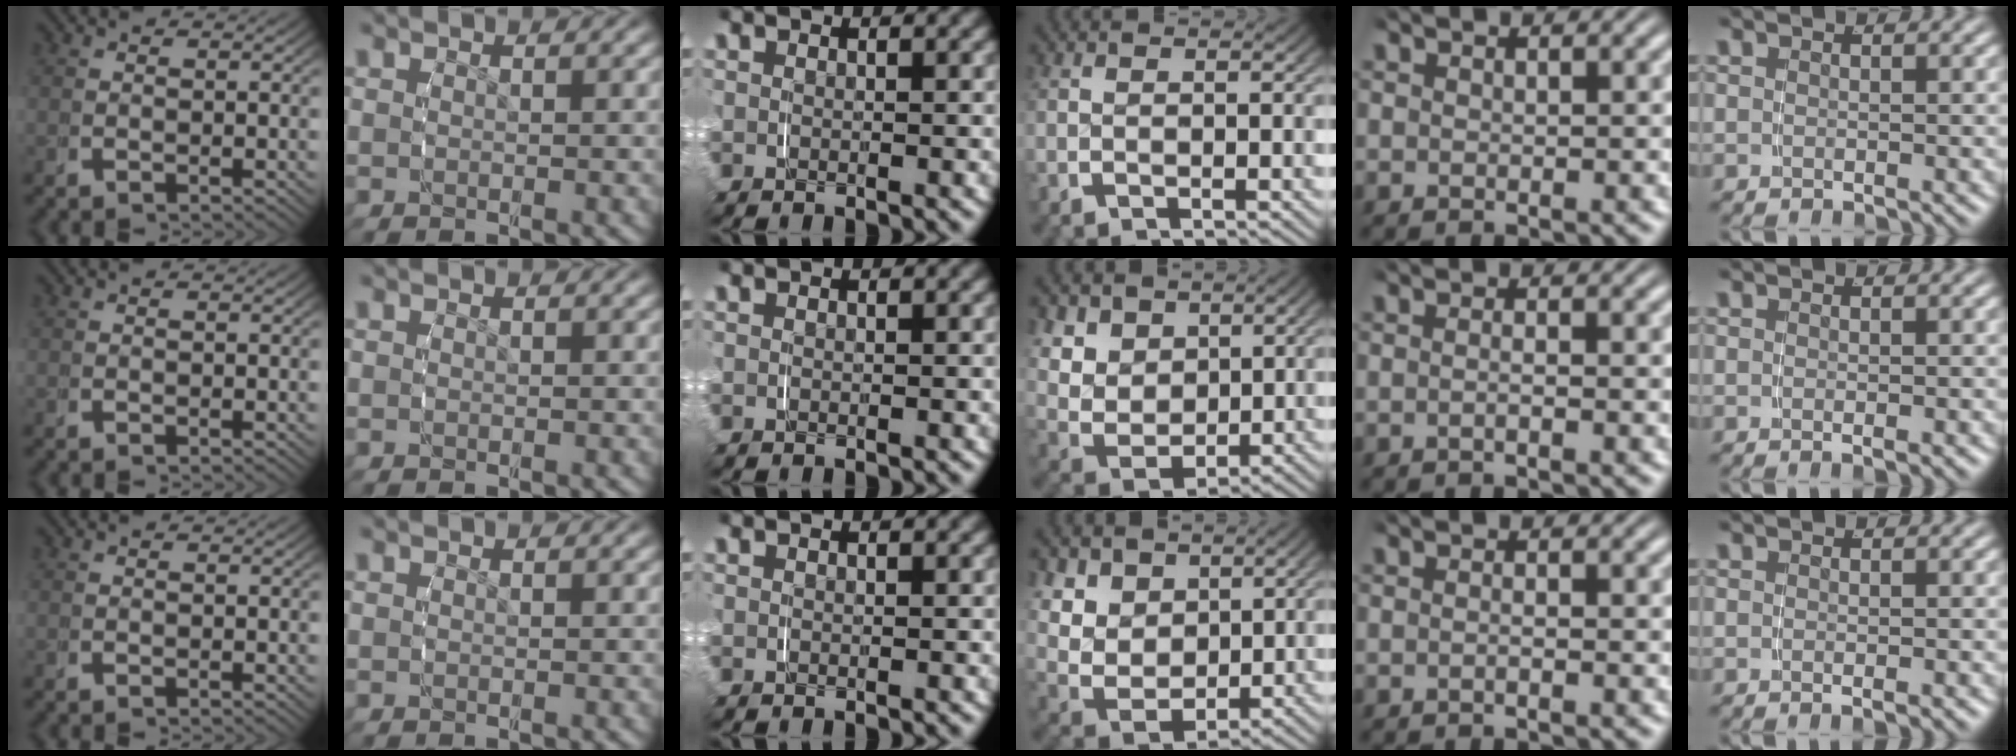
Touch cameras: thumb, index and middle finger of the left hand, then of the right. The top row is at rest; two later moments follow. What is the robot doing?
{"motion": "grasp_and_lifting", "object": "napkin"}